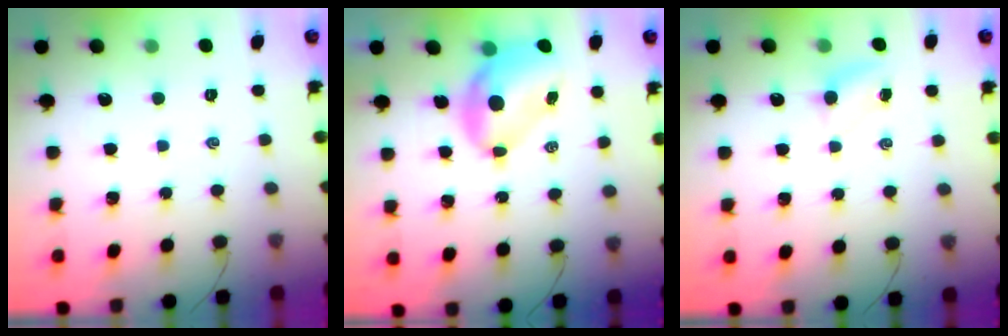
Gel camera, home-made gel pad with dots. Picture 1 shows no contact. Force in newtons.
{"total": 7.4, "press": 7.1, "slide": 1.9}
{"total": 3.5, "press": 3.3, "slide": 1.1}